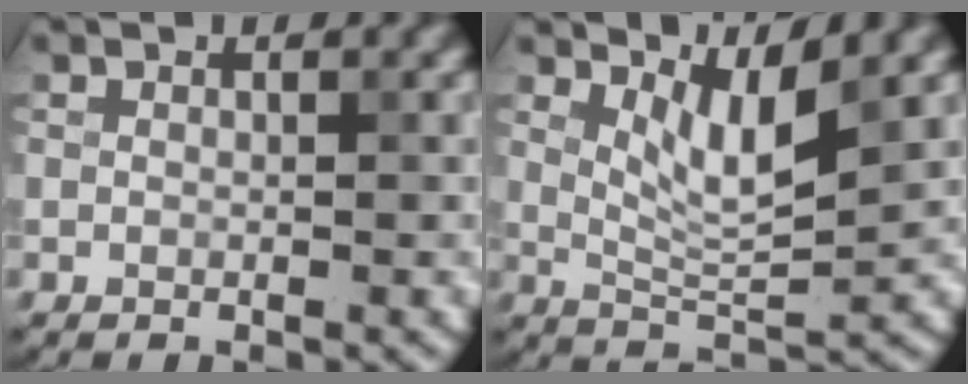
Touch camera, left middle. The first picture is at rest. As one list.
[{"total": 3.4, "force": [1.9, 0.7, 2.7], "torque": [-0.059, -0.009, 0.041]}]